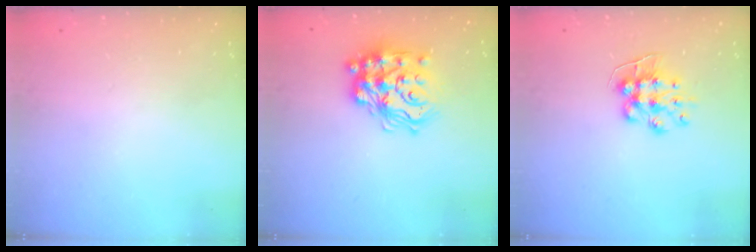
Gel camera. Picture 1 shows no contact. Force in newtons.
{"total": 20.2, "press": 20.2, "slide": 1.2}
{"total": 9.0, "press": 9.0, "slide": 0.1}